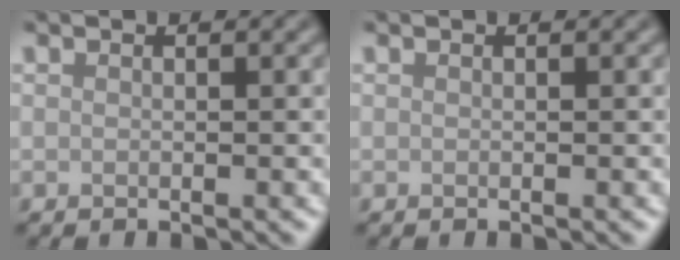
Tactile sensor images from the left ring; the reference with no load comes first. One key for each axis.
{"total": 0.0}